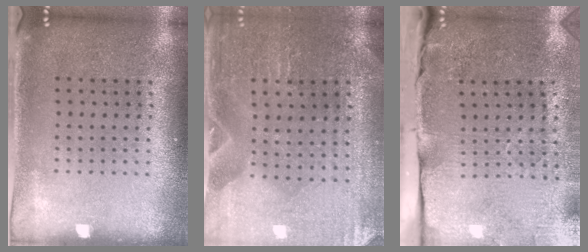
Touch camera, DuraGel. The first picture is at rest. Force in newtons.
{"total": 0.8, "press": 0.8, "slide": 0.2}
{"total": 4.5, "press": 3.7, "slide": 2.5}